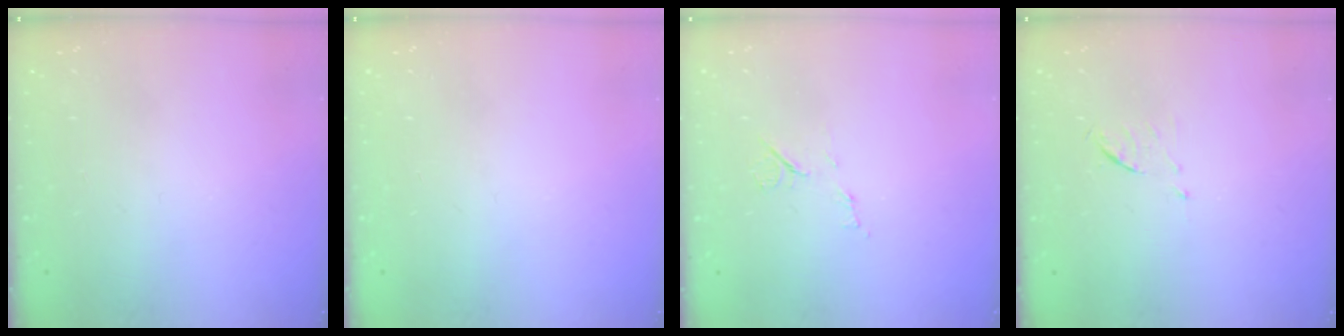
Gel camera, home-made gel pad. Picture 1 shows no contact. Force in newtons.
{"total": 0.0}
{"total": 6.3, "press": 6.3, "slide": 0.6}
{"total": 5.2, "press": 5.1, "slide": 0.8}